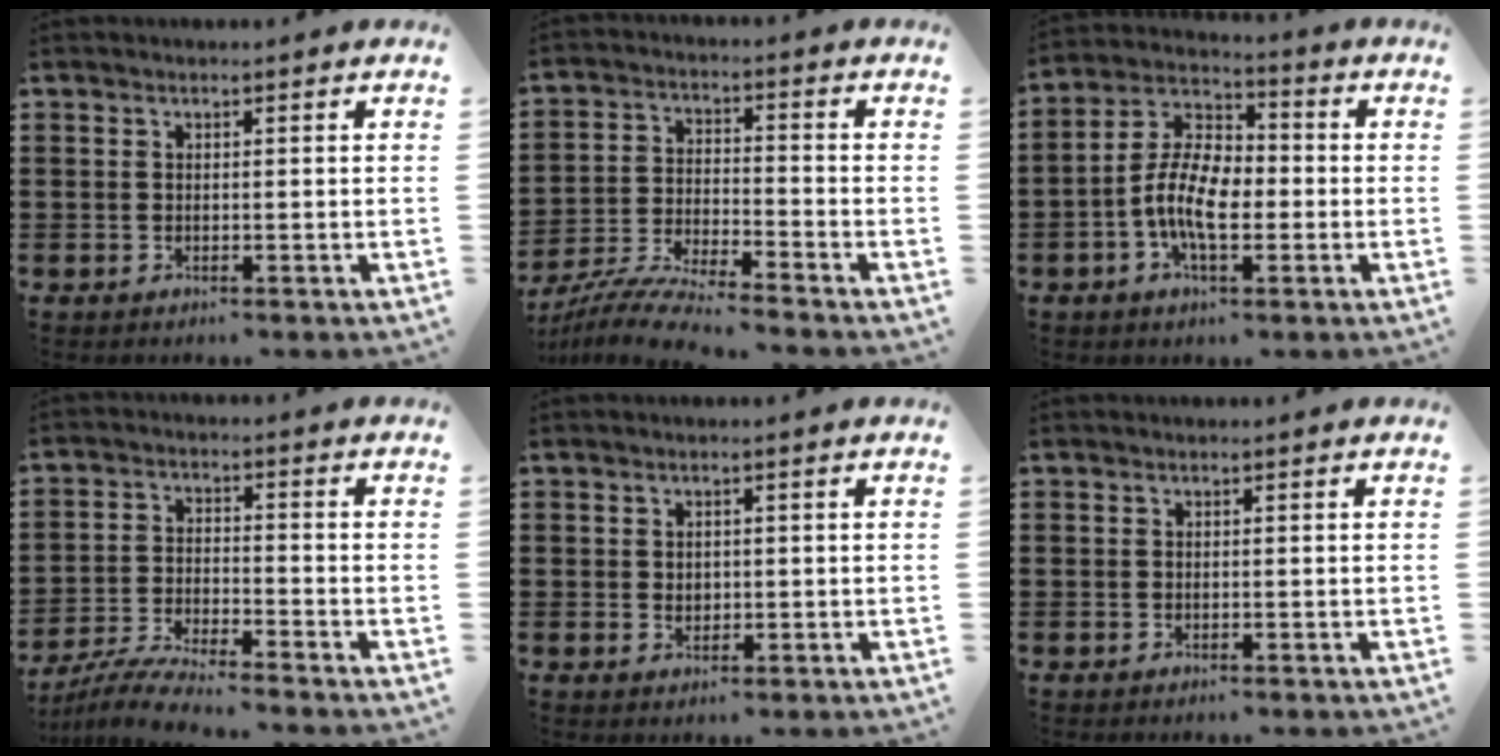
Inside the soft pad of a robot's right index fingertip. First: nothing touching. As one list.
[{"total": 7.0, "force": [-6.7, -0.3, 2.1], "torque": [-0.055, -0.009, -0.134]}, {"total": 9.8, "force": [-2.5, 4.8, 8.1], "torque": [-0.198, -0.006, -0.056]}, {"total": 5.2, "force": [-5.0, -0.2, 1.6], "torque": [-0.041, -0.010, -0.099]}, {"total": 1.2, "force": [0.3, 1.0, 0.6], "torque": [-0.014, 0.006, 0.005]}, {"total": 0.0}]